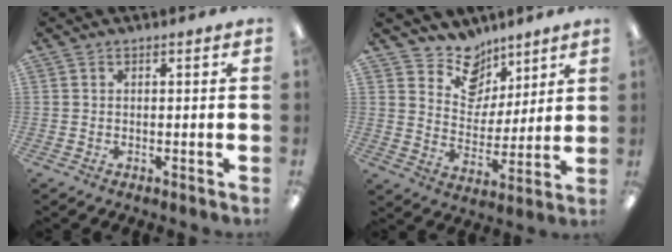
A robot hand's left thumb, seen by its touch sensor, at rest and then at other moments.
{"total": 11.3, "force": [8.7, 6.9, 1.9], "torque": [-0.036, -0.064, 0.165]}